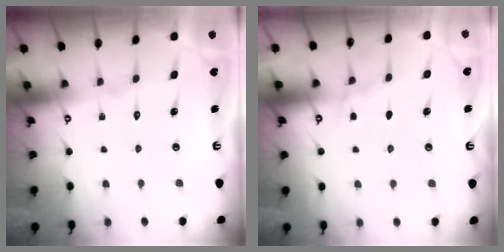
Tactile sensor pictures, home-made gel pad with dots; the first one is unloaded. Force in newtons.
{"total": 5.2, "press": 5.2, "slide": 0.6}